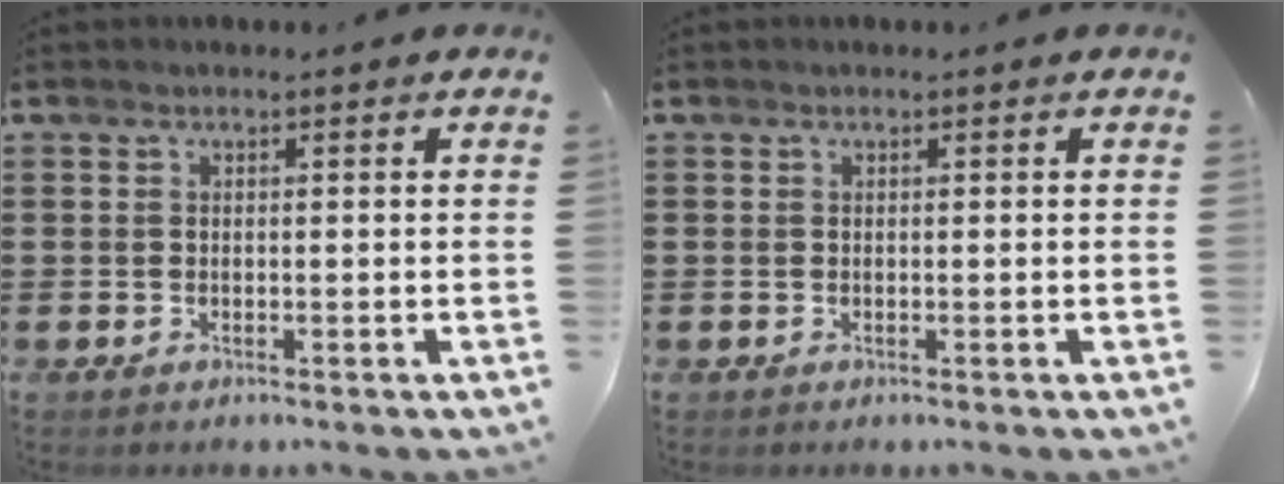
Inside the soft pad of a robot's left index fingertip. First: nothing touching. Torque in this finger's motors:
{"motor_torque": [0.04, -0.01, 0.00, -0.01]}